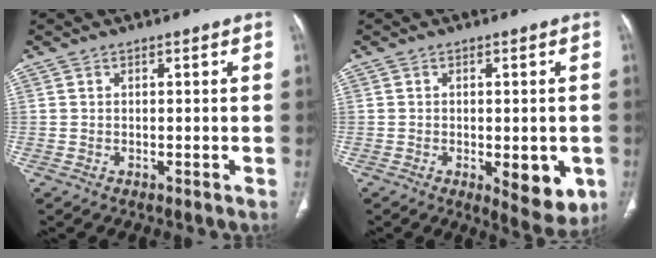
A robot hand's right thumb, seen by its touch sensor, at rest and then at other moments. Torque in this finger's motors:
{"motor_torque": [0.78, 1.55, -0.14, 0.00, 0.16]}